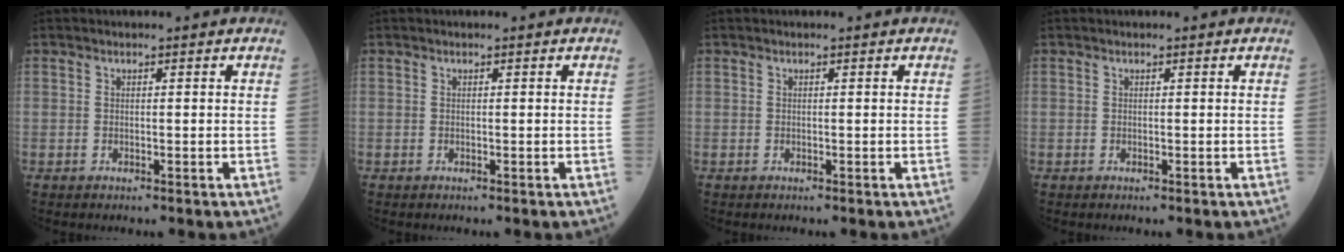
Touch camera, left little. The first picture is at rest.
{"total": 0.0}
{"total": 0.0}
{"total": 0.0}